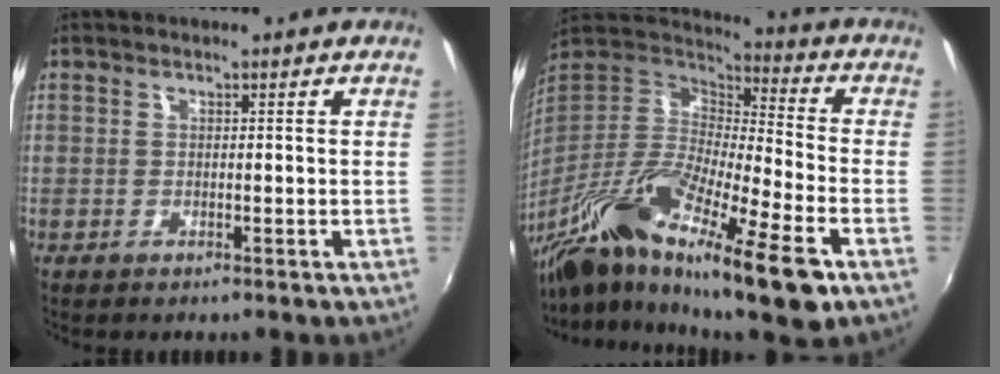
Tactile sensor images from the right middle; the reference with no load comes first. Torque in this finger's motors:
{"motor_torque": [0.79, -1.35, 0.91, 0.21]}